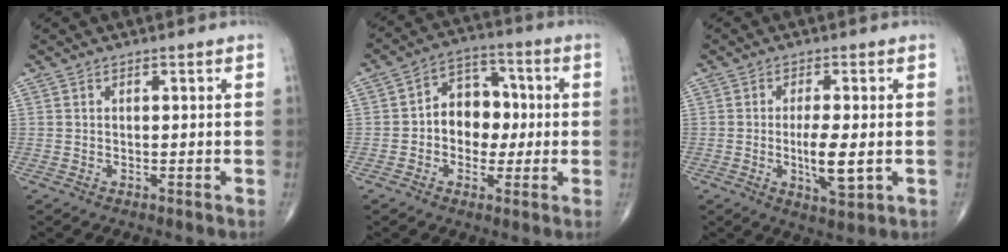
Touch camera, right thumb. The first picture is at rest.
{"total": 9.9, "force": [-0.3, 7.6, 6.3], "torque": [-0.051, 0.030, -0.016]}
{"total": 7.0, "force": [-0.9, 2.0, 6.6], "torque": [-0.116, -0.014, -0.013]}